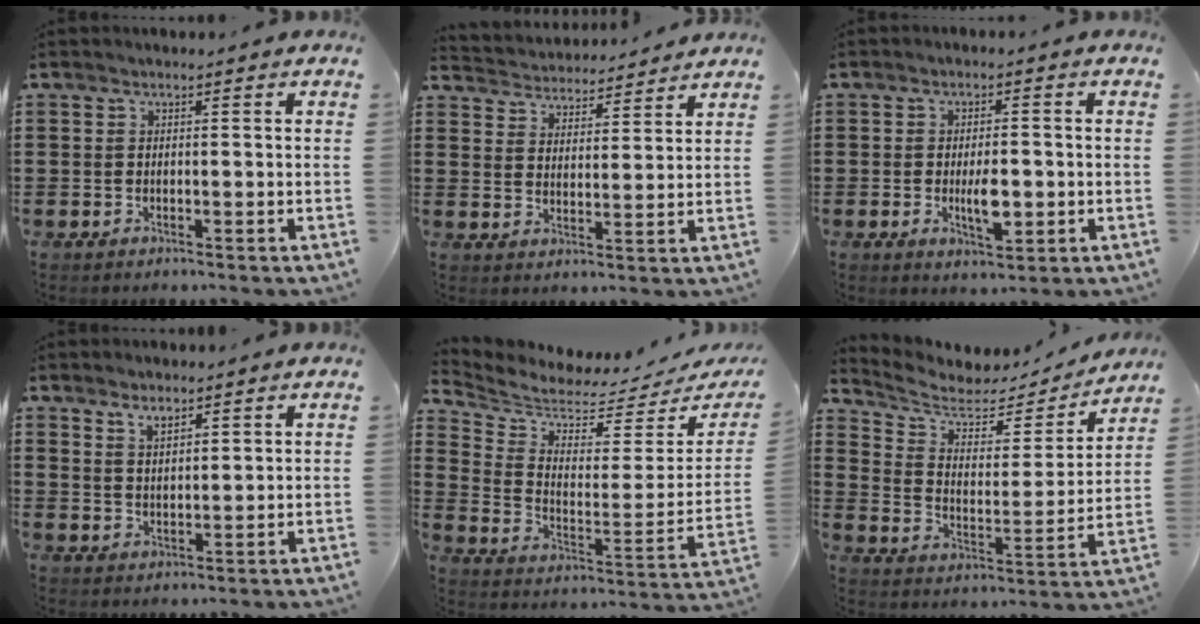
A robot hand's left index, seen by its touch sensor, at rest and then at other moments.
{"total": 3.6, "force": [3.5, 0.3, -0.6], "torque": [-0.010, -0.027, 0.057]}
{"total": 5.0, "force": [-0.9, 2.1, 4.4], "torque": [-0.067, 0.002, -0.016]}
{"total": 3.0, "force": [2.5, 1.0, 1.2], "torque": [-0.029, 0.002, 0.048]}
{"total": 4.2, "force": [4.2, 0.4, 0.1], "torque": [-0.034, -0.055, 0.066]}
{"total": 5.5, "force": [4.6, 2.1, 2.1], "torque": [-0.068, -0.033, 0.074]}